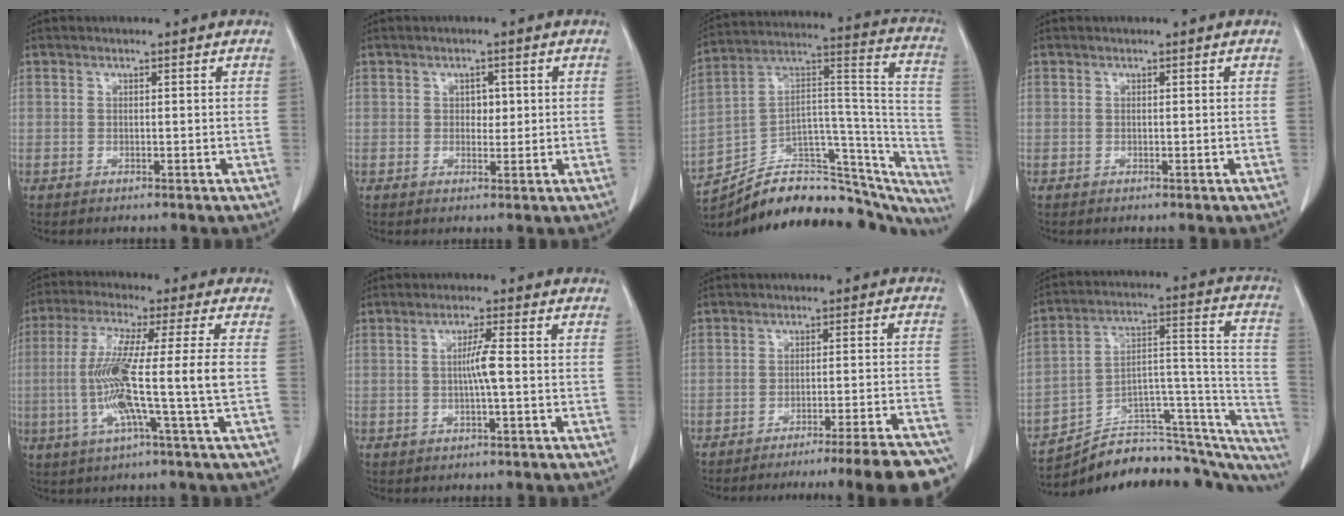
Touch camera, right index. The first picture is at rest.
{"total": 1.9, "force": [0.3, 1.3, 1.4], "torque": [-0.015, 0.000, 0.005]}
{"total": 31.9, "force": [-27.2, 11.6, 12.1], "torque": [-0.153, 0.048, -0.369]}
{"total": 0.0}
{"total": 12.3, "force": [-1.8, -1.3, 12.1], "torque": [-0.235, -0.006, -0.038]}
{"total": 3.4, "force": [-0.2, -0.2, 3.4], "torque": [-0.062, -0.001, -0.003]}
{"total": 17.9, "force": [-16.1, -0.4, 7.6], "torque": [-0.032, 0.002, -0.202]}
{"total": 24.8, "force": [-21.6, 8.3, 9.0], "torque": [-0.061, 0.080, -0.296]}